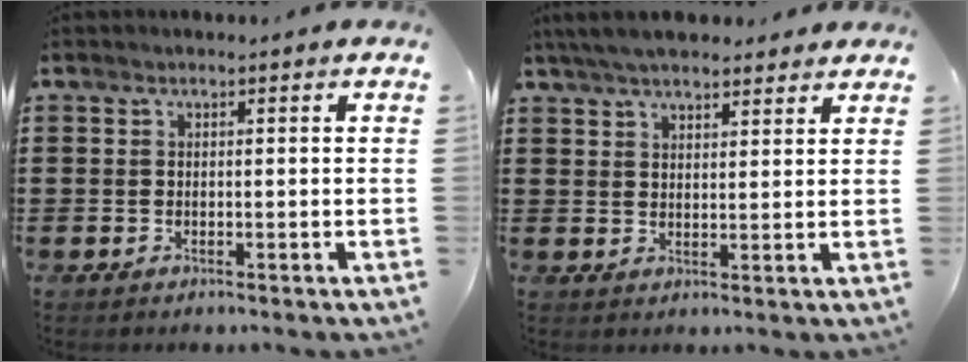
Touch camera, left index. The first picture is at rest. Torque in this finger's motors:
{"motor_torque": [2.14, 0.00, 0.80, 0.21]}